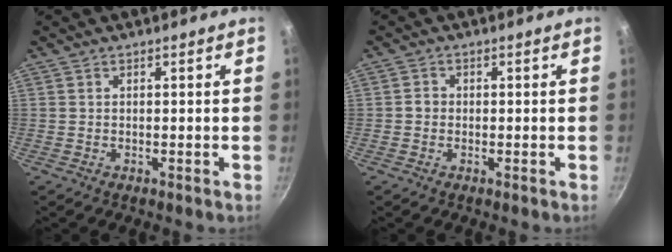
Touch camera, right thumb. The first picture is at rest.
{"total": 1.5, "force": [-0.3, 1.4, 0.6], "torque": [-0.002, 0.005, -0.007]}